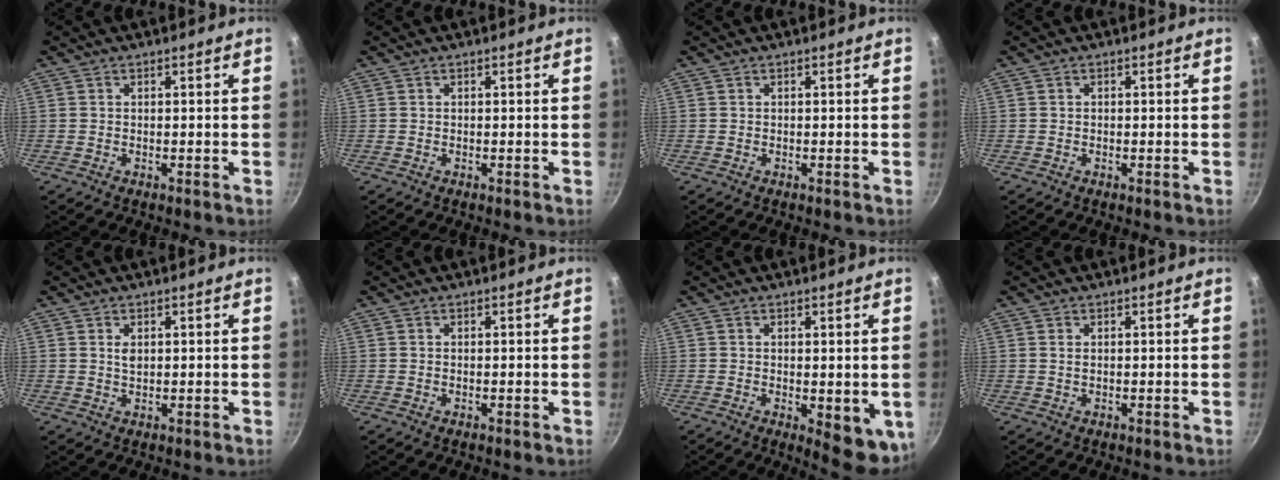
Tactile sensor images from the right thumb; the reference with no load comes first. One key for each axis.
{"total": 0.0}
{"total": 0.0}
{"total": 0.0}
{"total": 1.7, "fx": 0.5, "fy": 1.0, "fz": 1.2, "tx": -0.020, "ty": -0.002, "tz": 0.009}
{"total": 0.0}
{"total": 8.1, "fx": -1.0, "fy": 3.2, "fz": 7.3, "tx": -0.072, "ty": -0.008, "tz": -0.005}
{"total": 0.7, "fx": 0.2, "fy": 0.4, "fz": 0.5, "tx": -0.009, "ty": 0.001, "tz": 0.003}